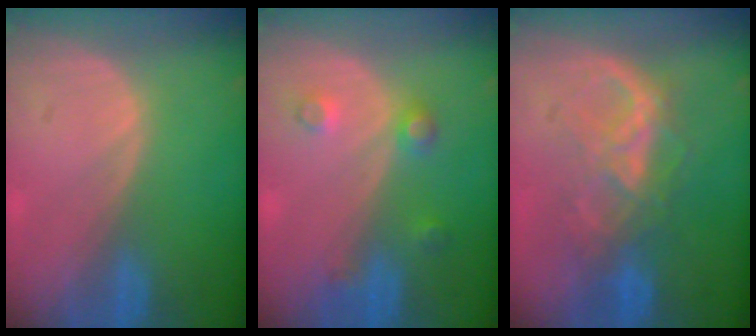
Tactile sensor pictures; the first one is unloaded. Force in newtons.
{"total": 3.4, "press": 3.3, "slide": 0.9}
{"total": 6.7, "press": 6.7, "slide": 0.4}